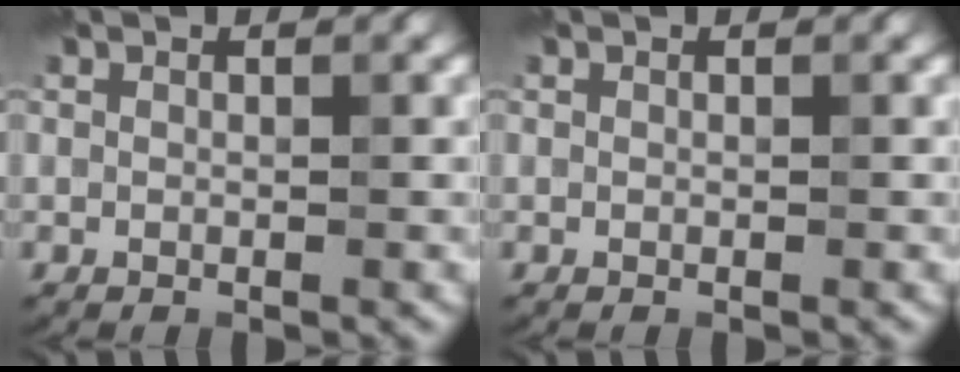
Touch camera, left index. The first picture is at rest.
{"total": 0.0}